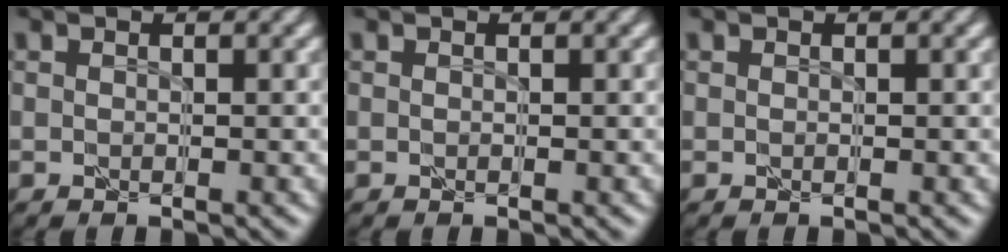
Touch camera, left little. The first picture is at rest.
{"total": 0.0}
{"total": 0.0}